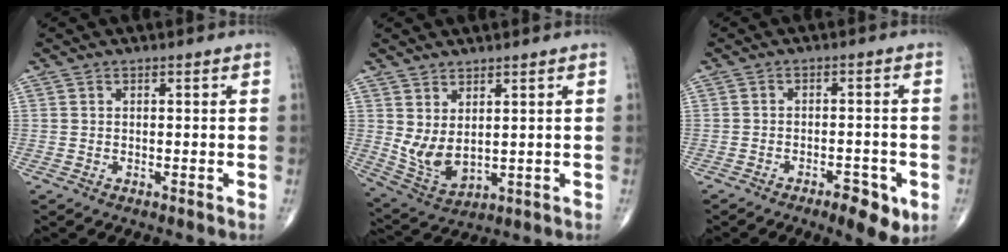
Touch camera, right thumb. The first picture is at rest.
{"total": 7.3, "force": [1.8, 3.7, 6.1], "torque": [-0.117, -0.023, 0.054]}
{"total": 6.4, "force": [-3.2, 2.4, 5.0], "torque": [-0.064, 0.009, -0.043]}